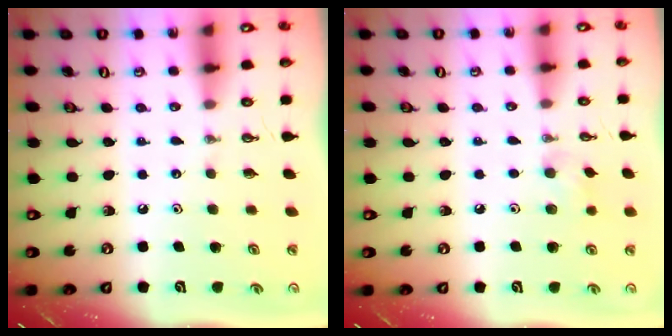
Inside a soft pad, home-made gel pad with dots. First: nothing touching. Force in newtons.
{"total": 6.3, "press": 6.2, "slide": 0.9}